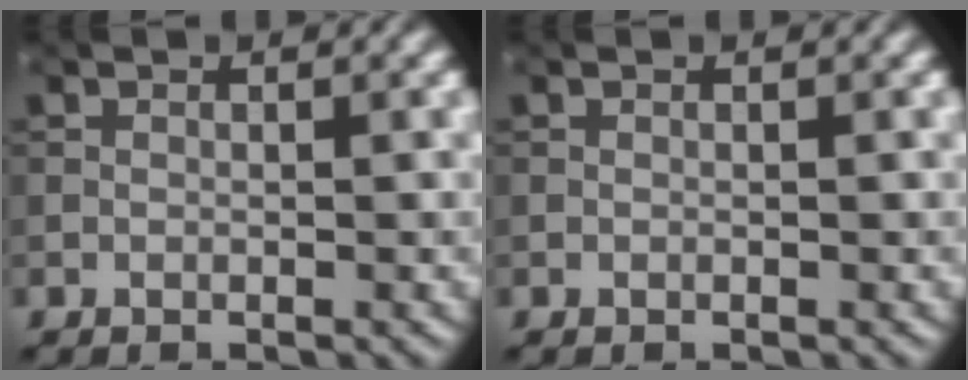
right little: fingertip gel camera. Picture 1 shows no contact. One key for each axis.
{"total": 0.0}